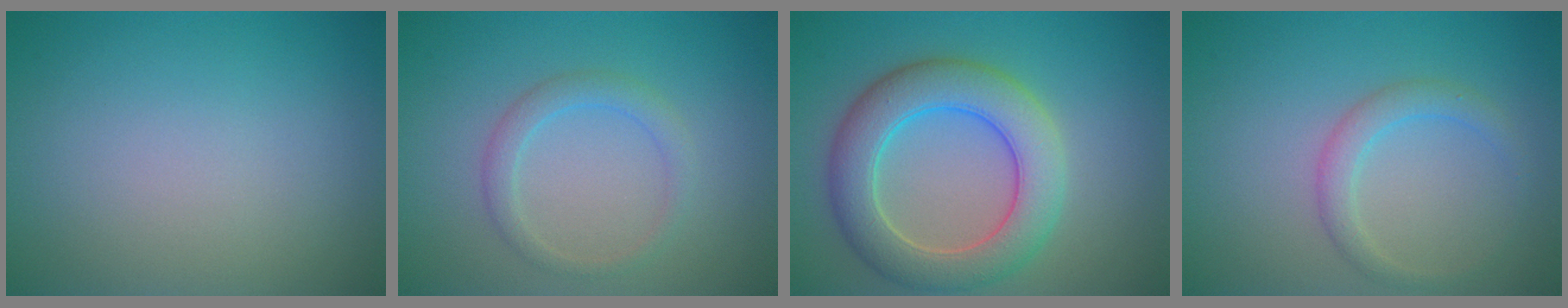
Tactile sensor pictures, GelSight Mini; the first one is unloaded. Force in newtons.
{"total": 1.9, "press": 1.9, "slide": 0.1}
{"total": 6.9, "press": 6.9, "slide": 0.5}
{"total": 2.1, "press": 2.1, "slide": 0.1}